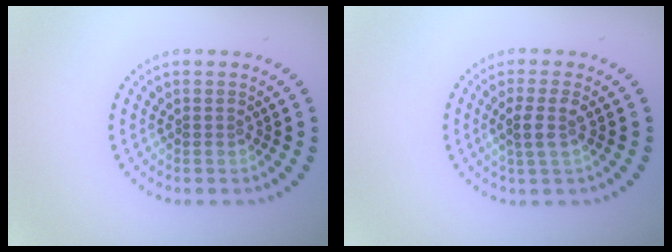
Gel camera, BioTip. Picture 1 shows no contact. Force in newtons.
{"total": 2.3, "press": 1.8, "slide": 1.5}